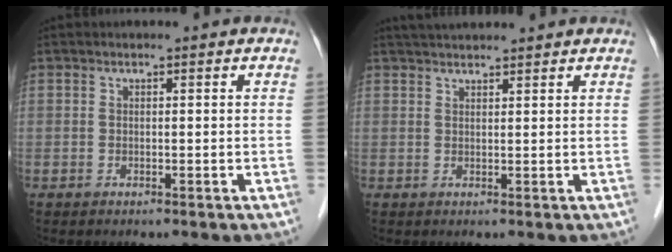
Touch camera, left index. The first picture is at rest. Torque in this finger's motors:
{"motor_torque": [-0.13, -0.39, 0.16, 0.04]}